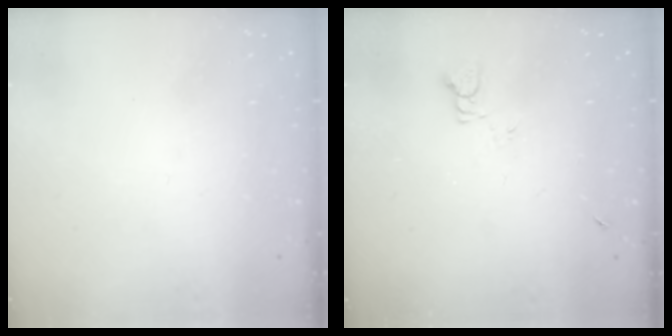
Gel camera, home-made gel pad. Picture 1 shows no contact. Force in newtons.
{"total": 2.5, "press": 2.5, "slide": 0.3}